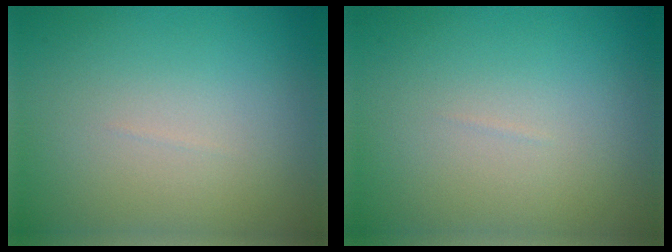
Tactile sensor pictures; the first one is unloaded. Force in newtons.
{"total": 0.0}